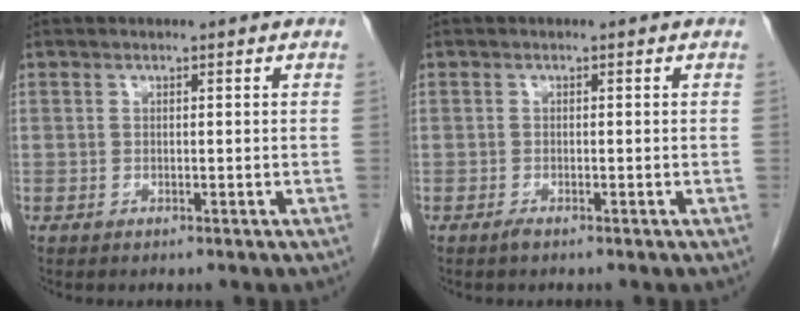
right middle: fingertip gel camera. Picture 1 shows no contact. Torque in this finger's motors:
{"motor_torque": [-0.09, 0.14, -0.02, 0.00]}